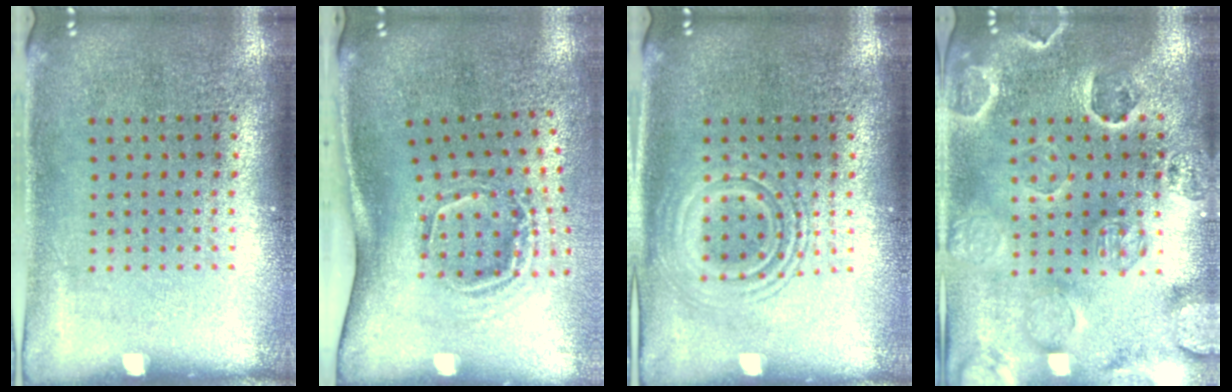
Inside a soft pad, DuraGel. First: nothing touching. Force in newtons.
{"total": 2.1, "press": 1.3, "slide": 1.7}
{"total": 2.6, "press": 2.6, "slide": 0.4}
{"total": 2.7, "press": 2.6, "slide": 0.6}